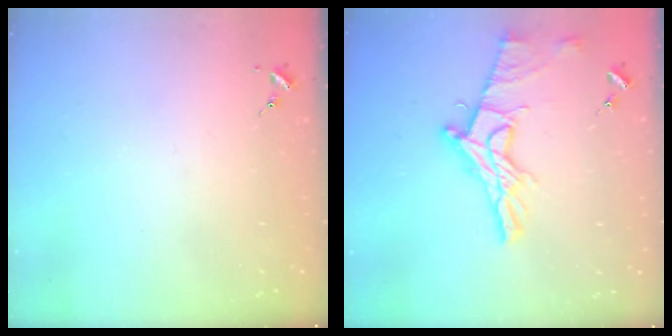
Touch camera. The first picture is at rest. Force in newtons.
{"total": 14.8, "press": 14.8, "slide": 1.1}